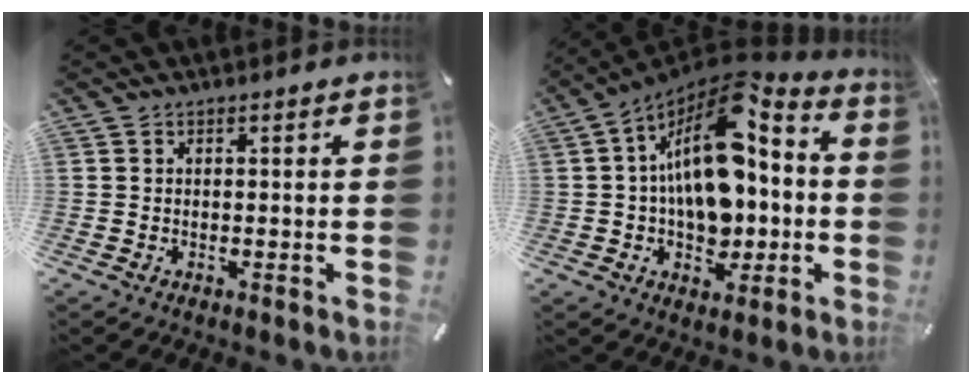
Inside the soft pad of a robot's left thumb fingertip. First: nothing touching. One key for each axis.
{"total": 17.1, "fx": 2.1, "fy": 11.0, "fz": 13.0, "tx": -0.220, "ty": -0.028, "tz": 0.033}